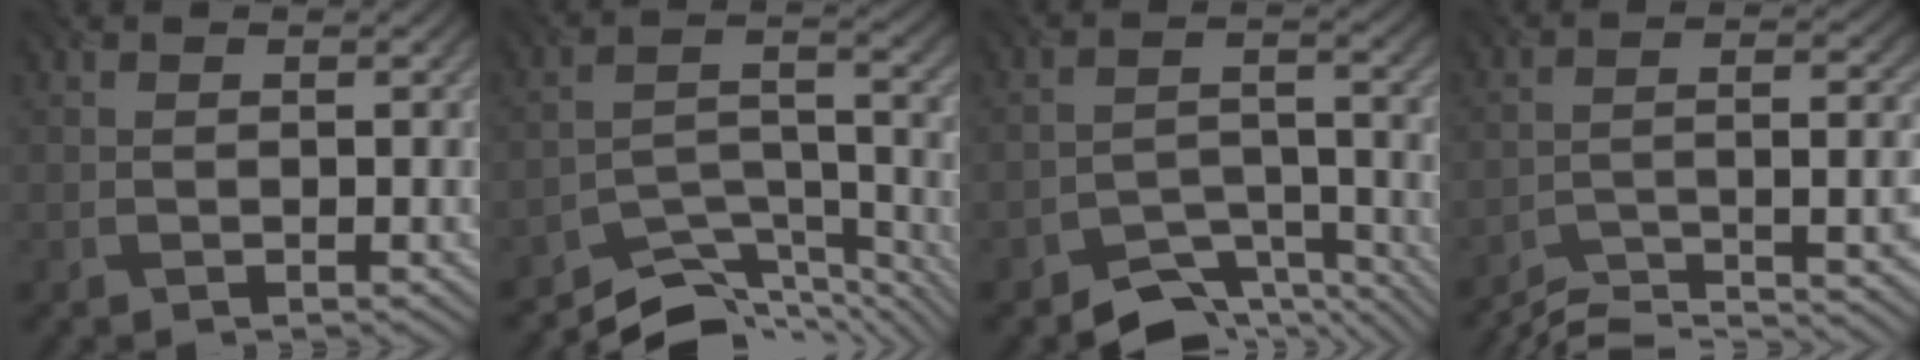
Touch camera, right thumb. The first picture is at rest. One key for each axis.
{"total": 9.6, "fx": -8.7, "fy": 2.5, "fz": 3.3, "tx": -0.051, "ty": -0.005, "tz": -0.155}
{"total": 6.8, "fx": -5.8, "fy": 2.6, "fz": 2.4, "tx": -0.035, "ty": -0.005, "tz": -0.103}
{"total": 9.7, "fx": -8.1, "fy": 1.6, "fz": 5.0, "tx": -0.073, "ty": 0.008, "tz": -0.133}